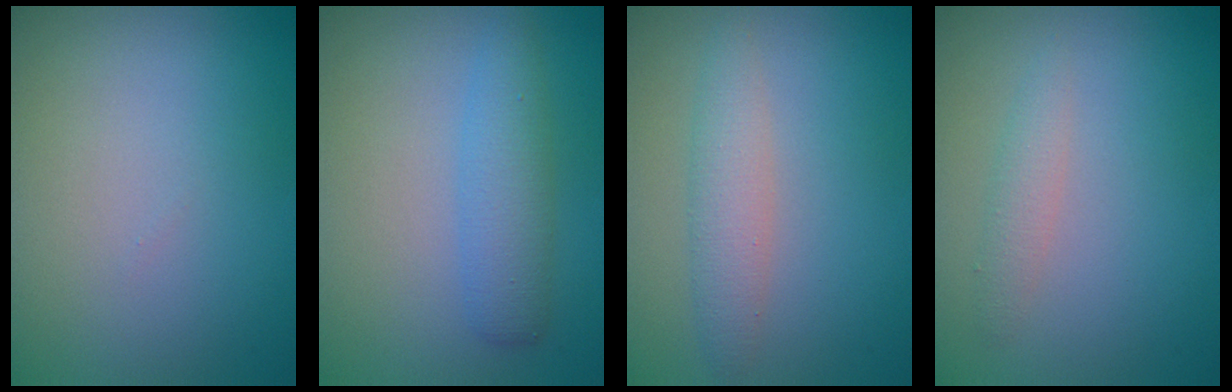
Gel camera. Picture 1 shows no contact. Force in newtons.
{"total": 2.9, "press": 2.9, "slide": 0.1}
{"total": 2.4, "press": 2.4, "slide": 0.1}
{"total": 1.4, "press": 1.4, "slide": 0.1}